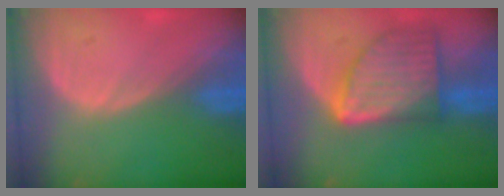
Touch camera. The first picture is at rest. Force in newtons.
{"total": 9.3, "press": 9.3, "slide": 0.5}